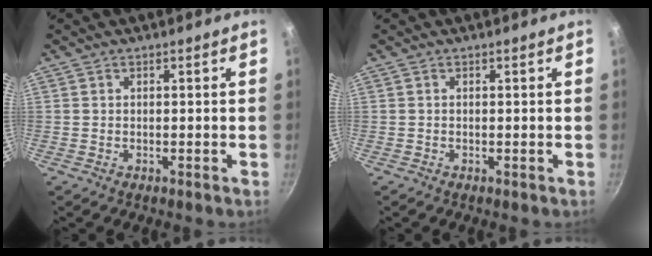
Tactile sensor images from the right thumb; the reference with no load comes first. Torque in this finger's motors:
{"motor_torque": [-0.06, -0.28, 0.32, 0.04, -0.03]}